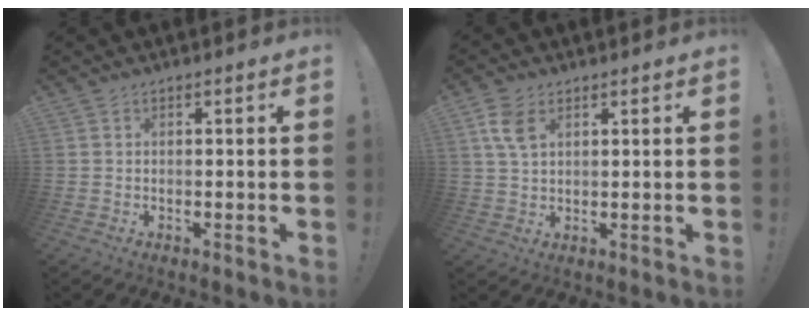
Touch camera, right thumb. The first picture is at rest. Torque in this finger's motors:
{"motor_torque": [0.03, 0.05, 0.19, 0.11, 0.01]}